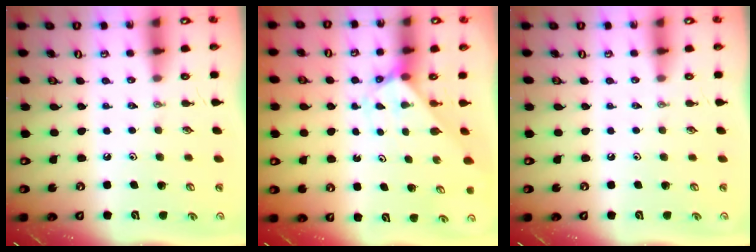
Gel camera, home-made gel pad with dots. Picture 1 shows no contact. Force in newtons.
{"total": 2.0, "press": 2.0, "slide": 0.1}
{"total": 0.0}